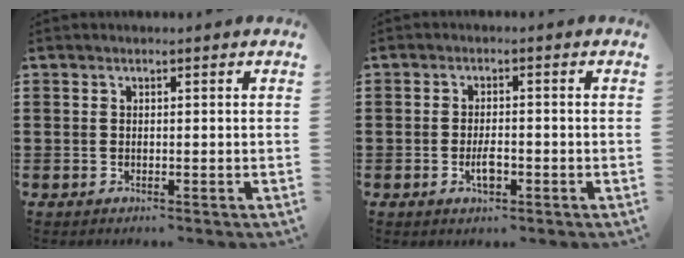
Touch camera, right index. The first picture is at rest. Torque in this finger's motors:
{"motor_torque": [2.12, 0.02, 0.30, 0.06]}